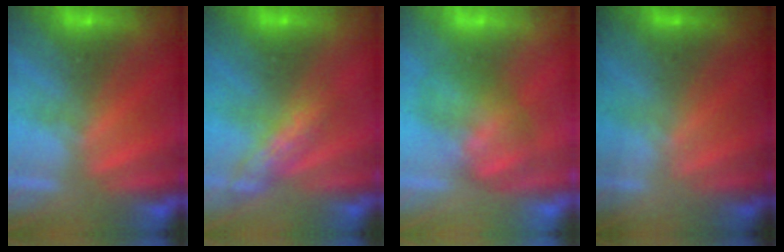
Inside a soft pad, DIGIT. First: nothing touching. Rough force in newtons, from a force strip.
{"total": 2.7}
{"total": 3.5}
{"total": 1.8}